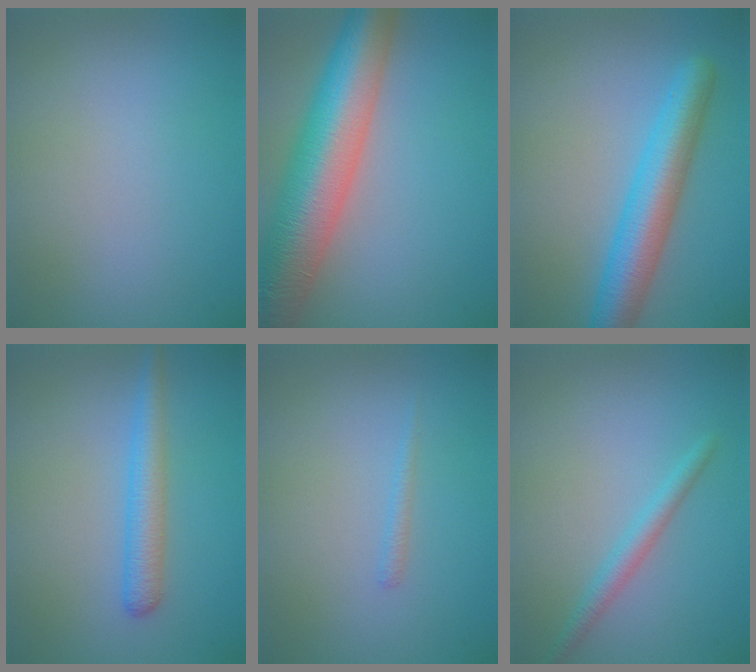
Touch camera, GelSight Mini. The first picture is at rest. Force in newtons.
{"total": 11.5, "press": 11.5, "slide": 0.5}
{"total": 6.0, "press": 6.0, "slide": 0.1}
{"total": 2.8, "press": 2.8, "slide": 0.1}
{"total": 0.7, "press": 0.7, "slide": 0.1}
{"total": 1.8, "press": 1.8, "slide": 0.1}